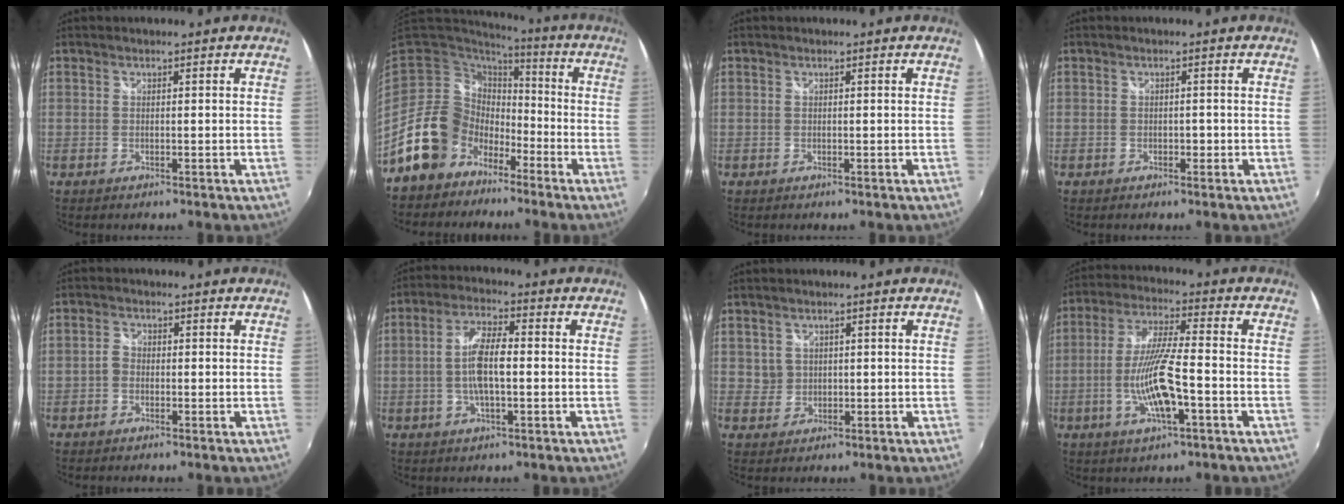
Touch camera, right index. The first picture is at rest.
{"total": 15.6, "force": [-9.4, 11.3, 5.1], "torque": [-0.122, 0.017, -0.164]}
{"total": 0.0}
{"total": 1.0, "force": [-0.4, 0.8, 0.5], "torque": [-0.008, 0.001, -0.005]}
{"total": 1.7, "force": [-0.9, 1.3, 0.7], "torque": [-0.013, 0.005, -0.021]}
{"total": 7.6, "force": [-0.7, 2.2, 7.2], "torque": [-0.141, 0.006, -0.015]}
{"total": 2.0, "force": [0.8, 1.9, 0.0], "torque": [0.007, 0.006, 0.015]}
{"total": 11.6, "force": [-3.8, 1.9, 10.8], "torque": [-0.218, -0.006, -0.070]}